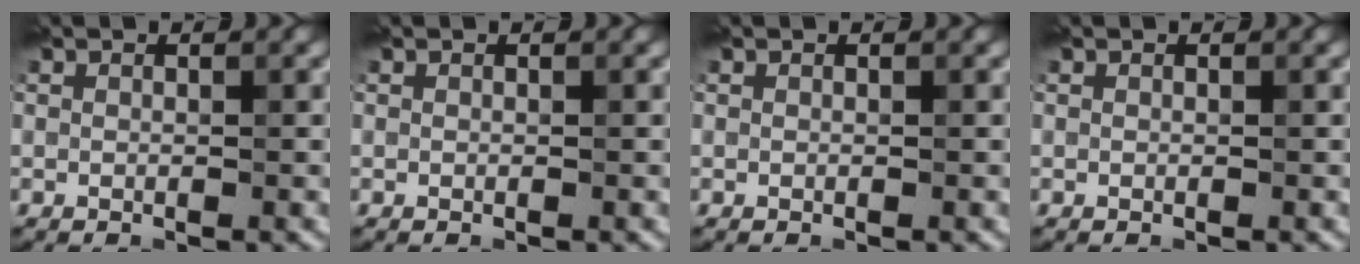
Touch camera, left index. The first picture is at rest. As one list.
[{"total": 0.0}, {"total": 0.0}, {"total": 0.0}]